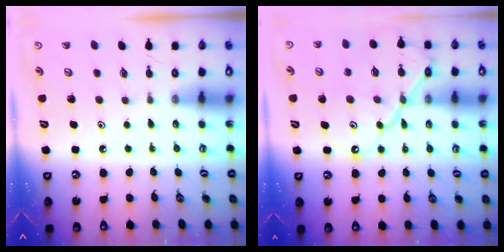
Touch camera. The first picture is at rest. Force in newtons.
{"total": 12.8, "press": 12.7, "slide": 1.2}